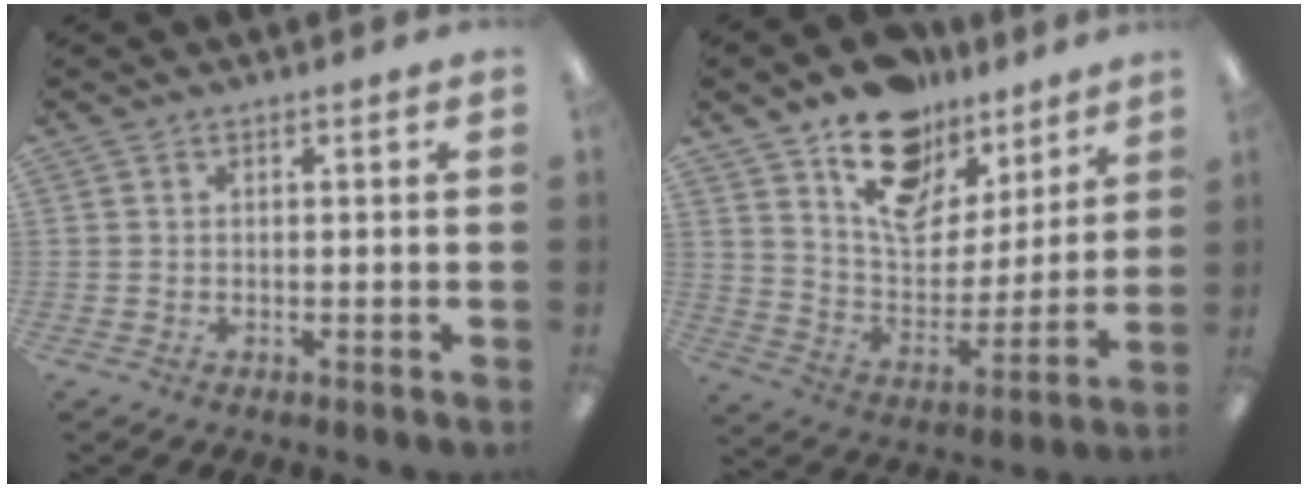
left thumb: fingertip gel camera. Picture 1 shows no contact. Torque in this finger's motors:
{"motor_torque": [0.40, 0.45, 1.38, -1.39, 0.09]}